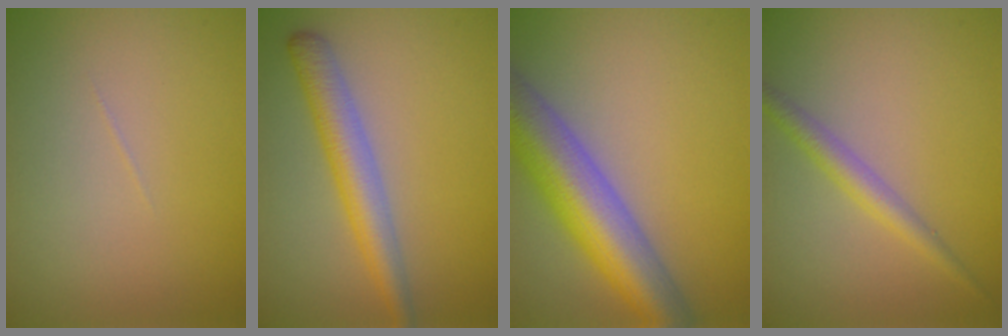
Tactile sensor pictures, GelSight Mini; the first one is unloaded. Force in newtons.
{"total": 4.1, "press": 4.1, "slide": 0.1}
{"total": 9.9, "press": 9.9, "slide": 0.5}
{"total": 2.3, "press": 2.3, "slide": 0.1}